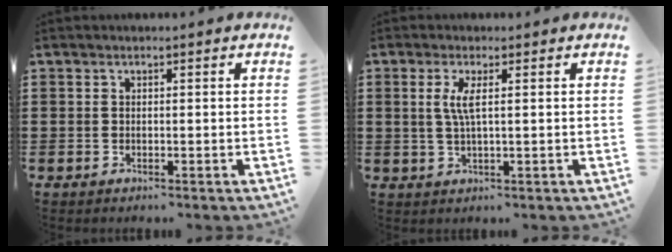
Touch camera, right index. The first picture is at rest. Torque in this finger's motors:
{"motor_torque": [0.33, -0.21, 0.33, 0.06]}